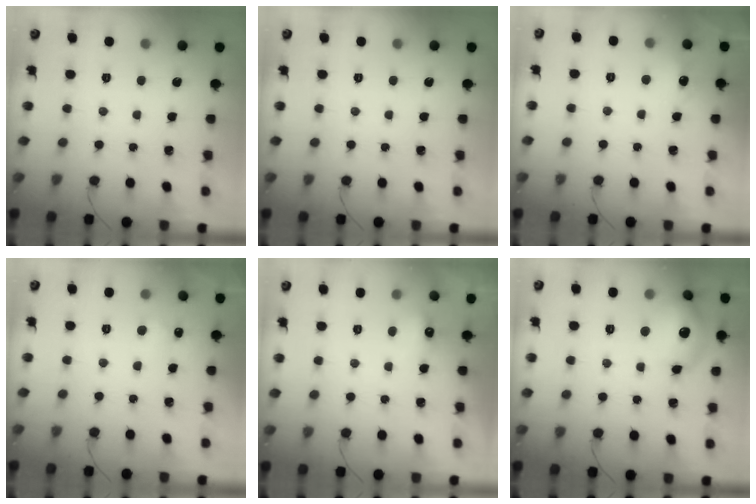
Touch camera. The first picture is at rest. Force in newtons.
{"total": 0.0}
{"total": 6.0, "press": 5.9, "slide": 1.2}
{"total": 3.7, "press": 3.5, "slide": 1.1}
{"total": 3.9, "press": 3.8, "slide": 1.0}
{"total": 15.0, "press": 14.9, "slide": 1.5}